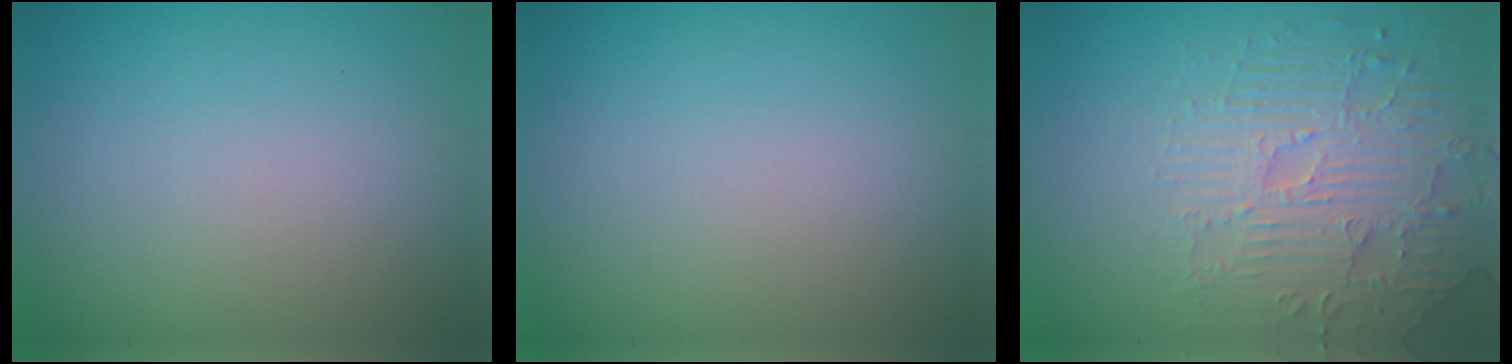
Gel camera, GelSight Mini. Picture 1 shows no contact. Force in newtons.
{"total": 0.0}
{"total": 4.7, "press": 3.9, "slide": 2.6}